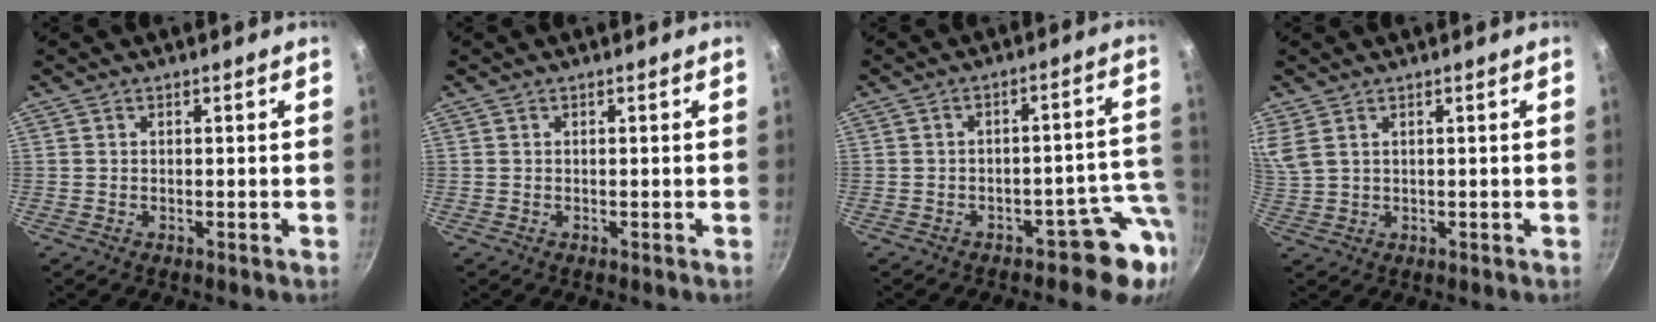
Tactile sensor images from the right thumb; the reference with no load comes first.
{"total": 0.0}
{"total": 7.1, "force": [-4.2, 4.0, 4.1], "torque": [0.022, 0.053, -0.057]}
{"total": 4.4, "force": [2.6, 2.1, 2.9], "torque": [-0.064, 0.002, 0.061]}